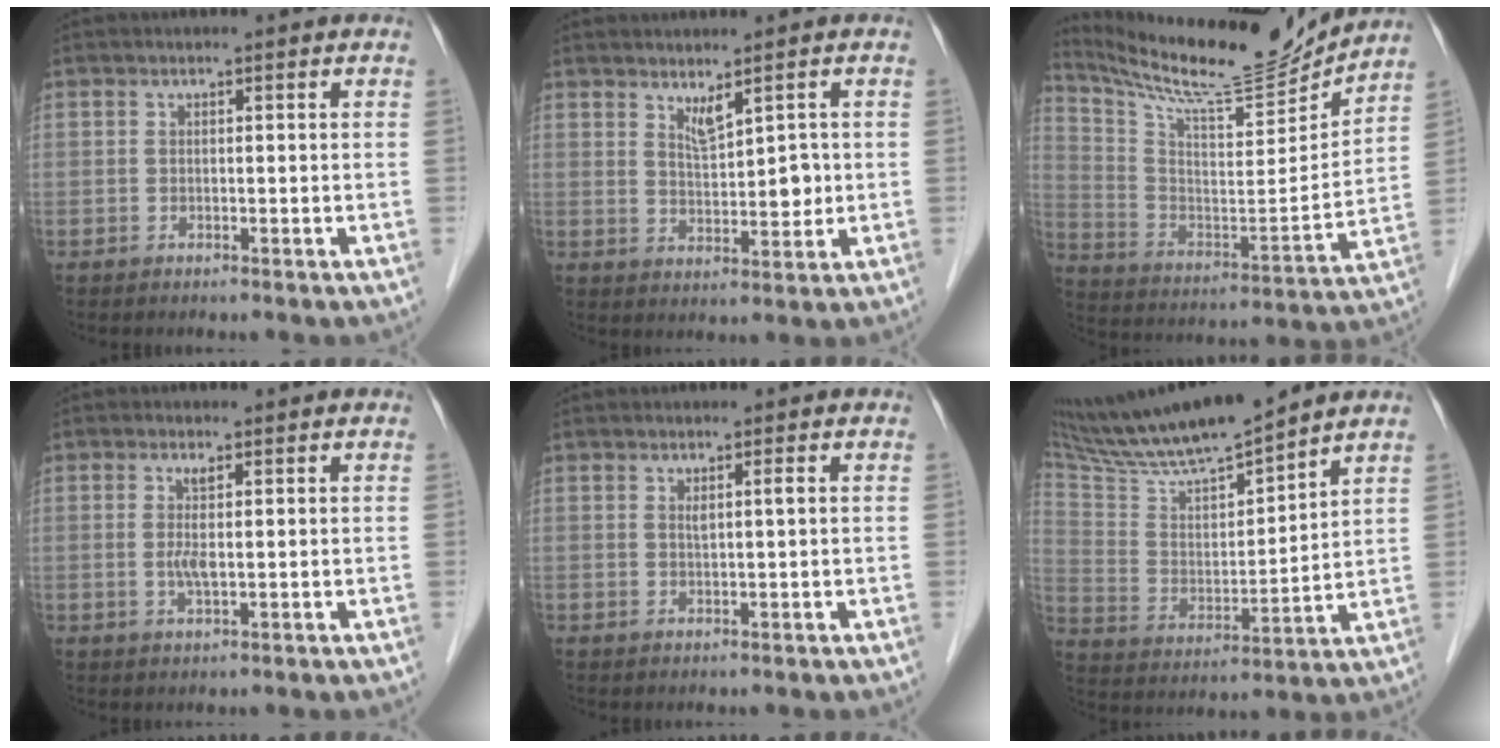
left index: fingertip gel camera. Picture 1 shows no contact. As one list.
[{"total": 4.2, "force": [1.5, 1.5, 3.7], "torque": [-0.061, -0.007, 0.033]}, {"total": 19.5, "force": [18.1, 1.4, 6.9], "torque": [-0.148, -0.039, 0.293]}, {"total": 2.7, "force": [0.2, 0.3, 2.7], "torque": [-0.057, -0.002, 0.007]}, {"total": 1.2, "force": [0.4, -0.3, 1.1], "torque": [-0.022, -0.003, 0.008]}, {"total": 17.0, "force": [15.2, 0.6, 7.6], "torque": [-0.143, 0.004, 0.278]}]